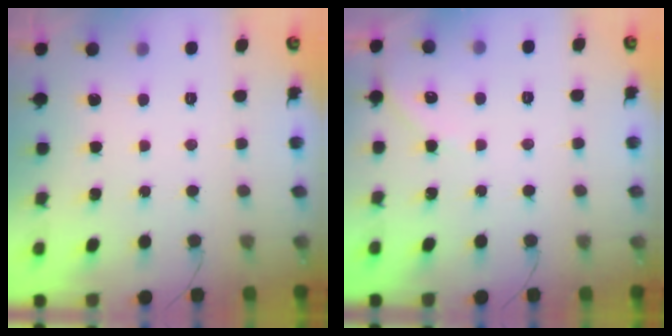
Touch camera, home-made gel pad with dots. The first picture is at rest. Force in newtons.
{"total": 2.3, "press": 2.3, "slide": 0.4}